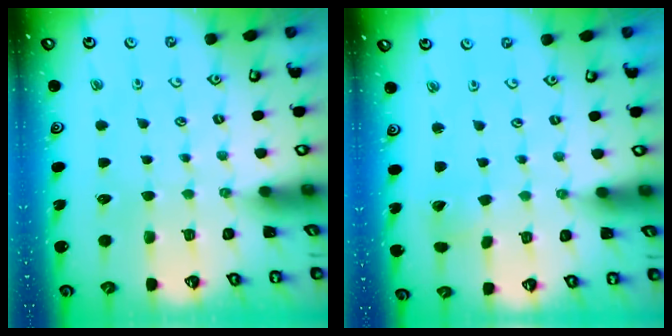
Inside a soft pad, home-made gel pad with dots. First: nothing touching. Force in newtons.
{"total": 2.1, "press": 2.1, "slide": 0.3}